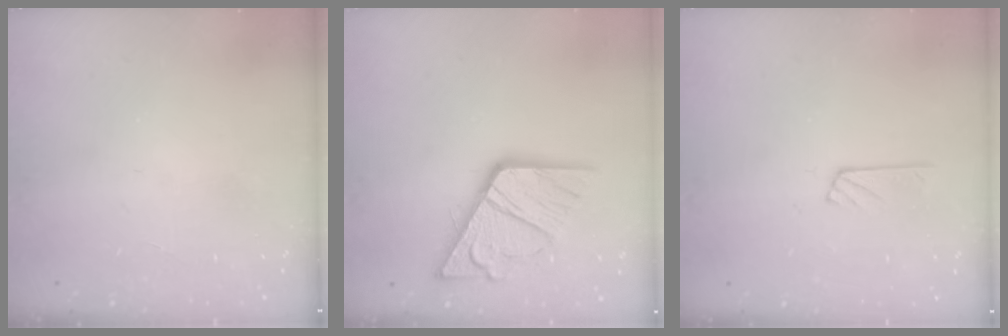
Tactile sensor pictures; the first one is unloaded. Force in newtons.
{"total": 17.9, "press": 17.8, "slide": 2.0}
{"total": 3.9, "press": 3.9, "slide": 0.4}